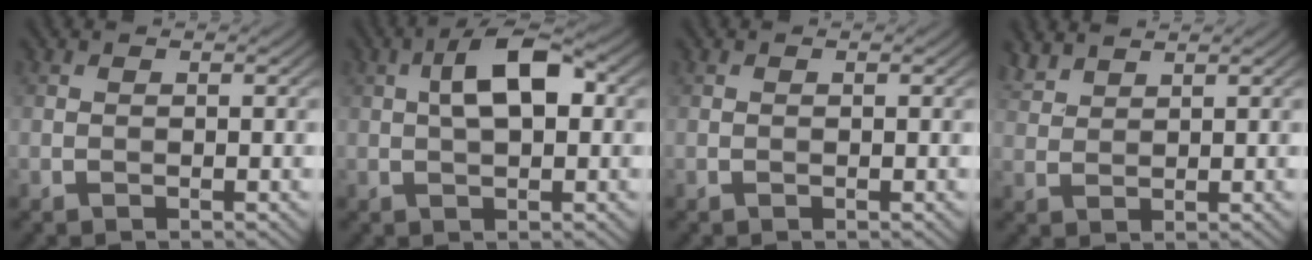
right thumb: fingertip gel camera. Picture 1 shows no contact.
{"total": 6.7, "force": [1.3, 3.0, 5.9], "torque": [-0.103, 0.014, 0.017]}
{"total": 0.0}
{"total": 2.9, "force": [2.6, 0.9, 1.1], "torque": [-0.027, 0.006, 0.061]}